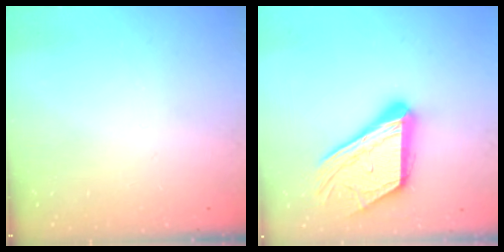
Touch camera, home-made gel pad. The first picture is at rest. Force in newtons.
{"total": 18.4, "press": 18.3, "slide": 1.6}